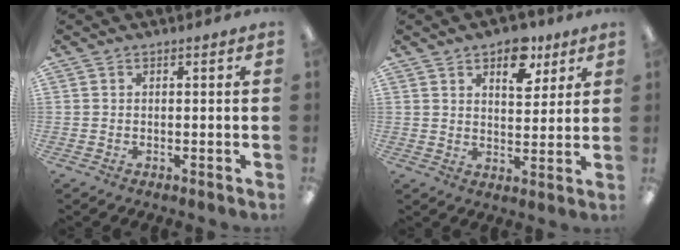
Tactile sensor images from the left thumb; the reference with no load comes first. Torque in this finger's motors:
{"motor_torque": [-0.12, 0.12, -0.18, -0.19, 0.12]}